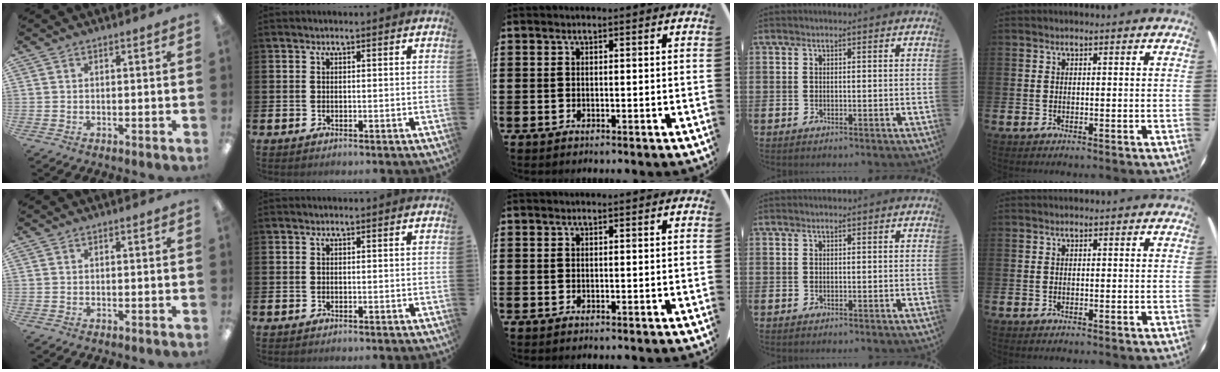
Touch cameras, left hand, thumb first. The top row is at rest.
{}